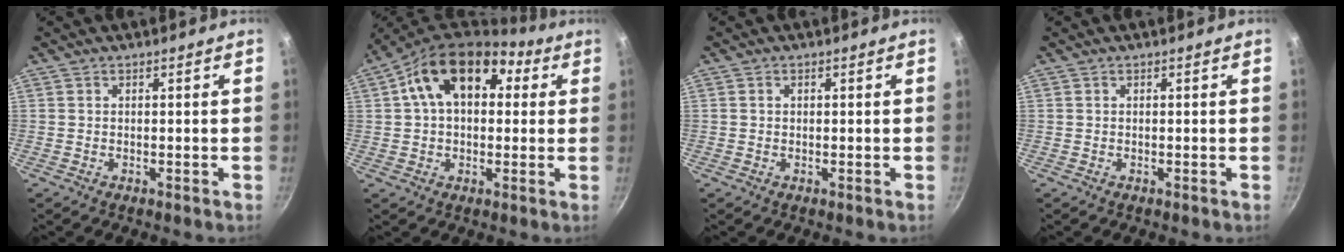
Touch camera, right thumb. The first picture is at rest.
{"total": 15.4, "force": [4.3, 10.2, 10.7], "torque": [-0.138, 0.026, 0.047]}
{"total": 0.7, "force": [0.1, 0.6, 0.3], "torque": [-0.004, 0.005, 0.002]}
{"total": 0.0}